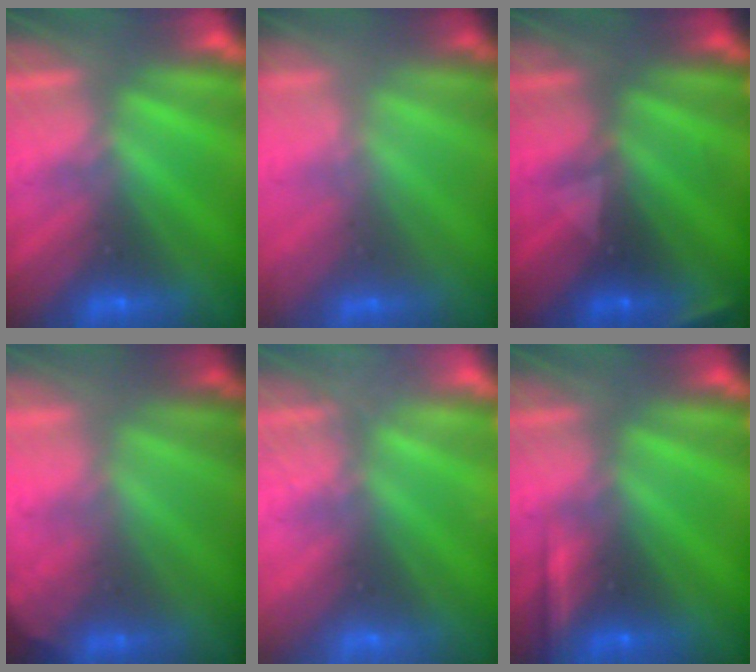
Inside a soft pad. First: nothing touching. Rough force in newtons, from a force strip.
{"total": 1.5}
{"total": 3.1}
{"total": 1.9}
{"total": 2.4}
{"total": 2.2}